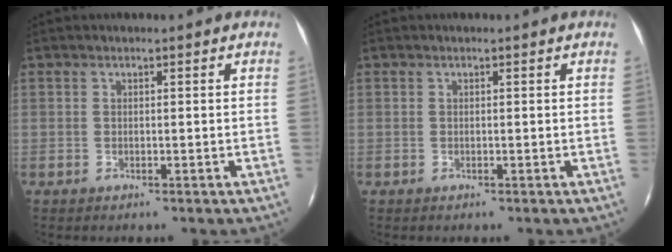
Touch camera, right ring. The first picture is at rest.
{"total": 0.0}